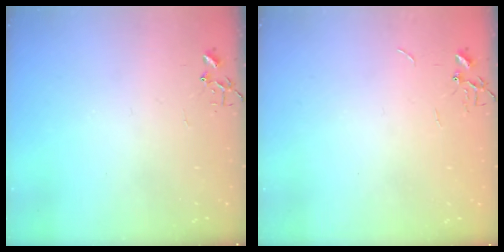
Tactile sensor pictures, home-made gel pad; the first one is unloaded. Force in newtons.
{"total": 0.7, "press": 0.7, "slide": 0.1}